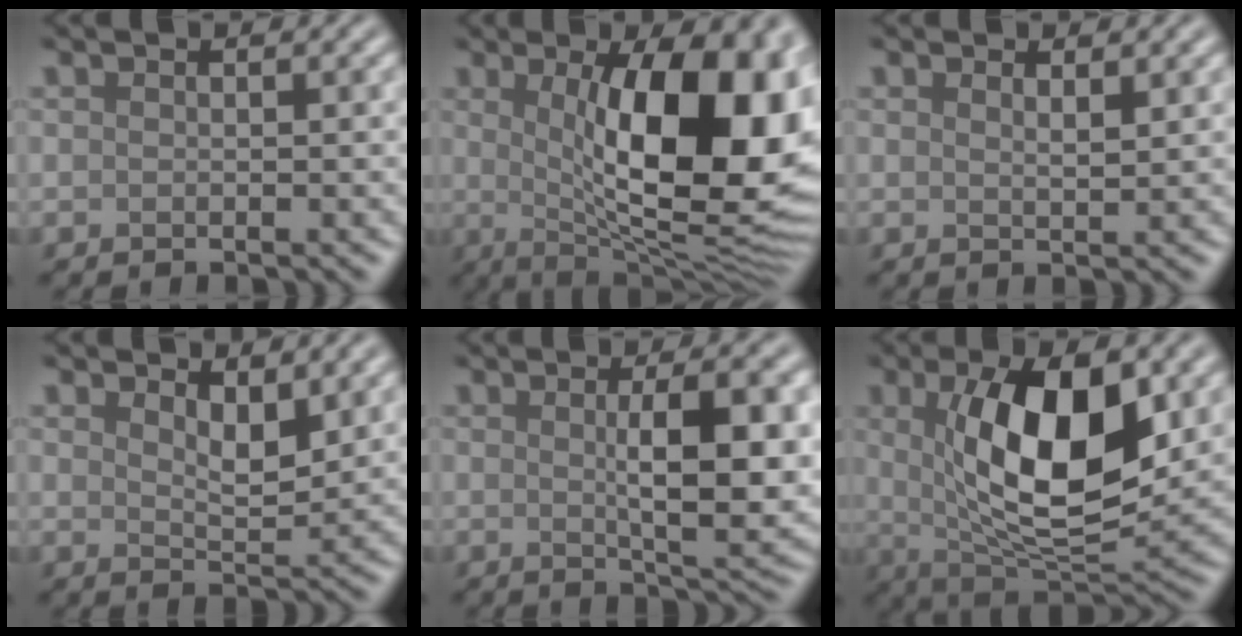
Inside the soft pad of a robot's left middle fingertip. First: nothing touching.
{"total": 15.2, "force": [1.5, 5.6, 14.0], "torque": [-0.165, 0.007, 0.017]}
{"total": 1.2, "force": [0.9, 0.3, 0.7], "torque": [-0.009, -0.001, 0.014]}
{"total": 2.9, "force": [1.9, 1.1, 2.0], "torque": [-0.037, -0.006, 0.032]}
{"total": 7.7, "force": [0.6, 2.0, 7.4], "torque": [-0.103, -0.001, 0.015]}
{"total": 10.6, "force": [2.0, 4.1, 9.6], "torque": [-0.156, -0.008, 0.038]}